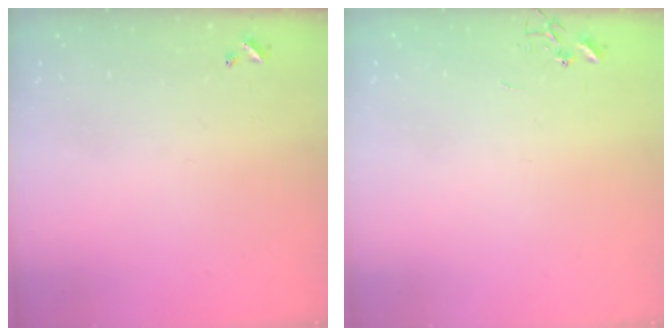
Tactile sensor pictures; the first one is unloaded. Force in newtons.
{"total": 0.0}